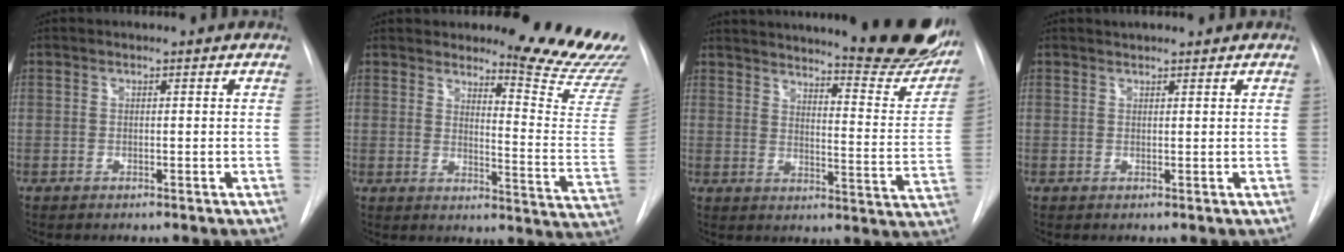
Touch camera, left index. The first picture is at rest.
{"total": 15.8, "force": [14.8, 0.8, 5.5], "torque": [-0.059, -0.130, 0.159]}
{"total": 26.0, "force": [22.6, 3.3, 12.5], "torque": [-0.171, -0.079, 0.275]}
{"total": 2.8, "force": [2.6, 0.5, 0.9], "torque": [-0.013, 0.023, 0.038]}